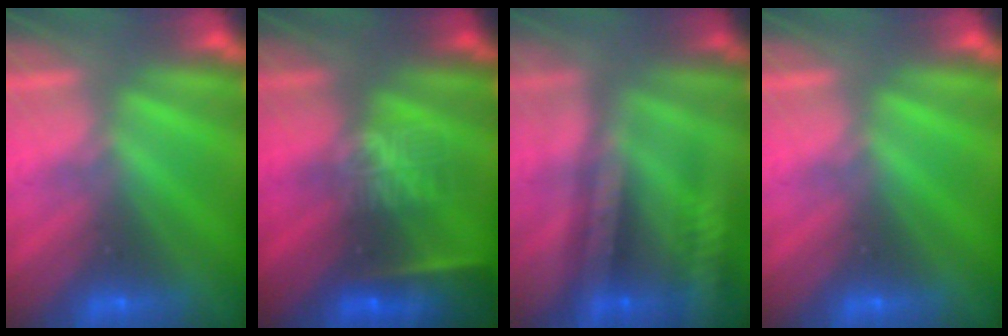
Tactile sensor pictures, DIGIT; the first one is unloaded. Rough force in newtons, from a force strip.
{"total": 9.0}
{"total": 2.4}
{"total": 0.0}